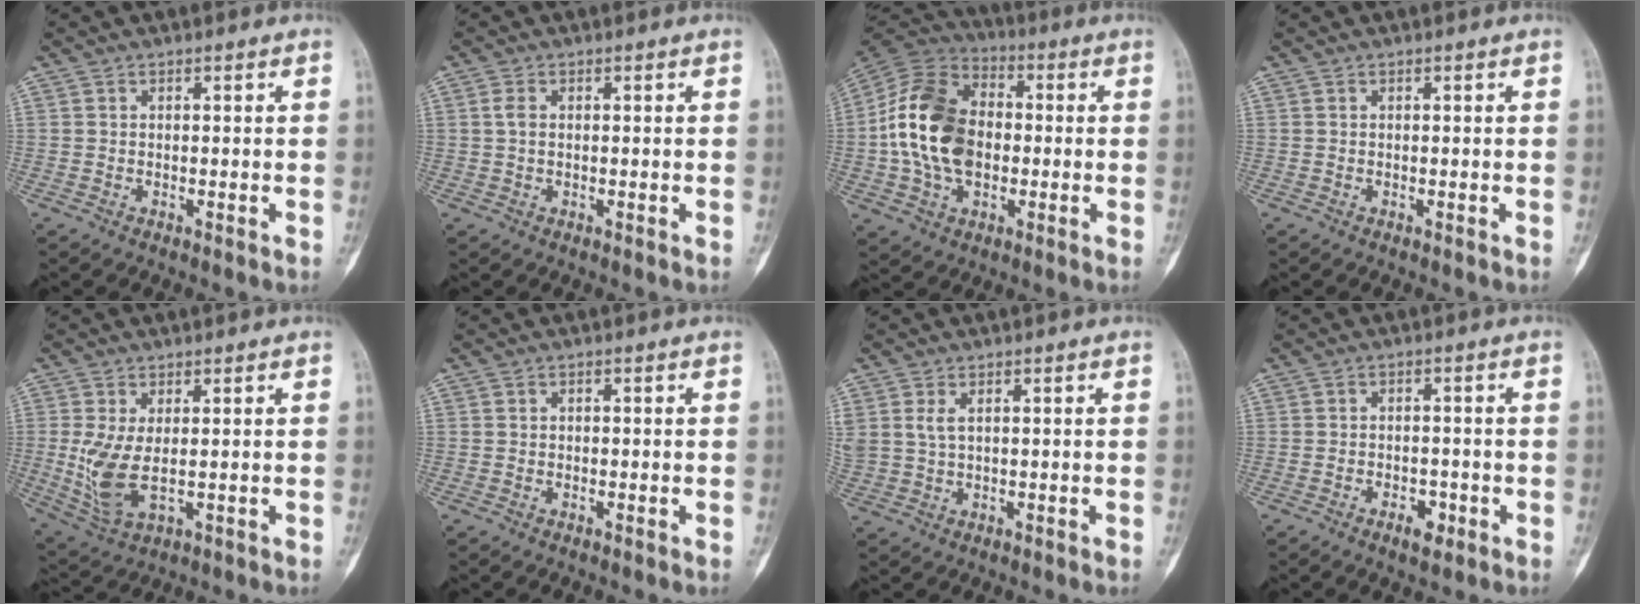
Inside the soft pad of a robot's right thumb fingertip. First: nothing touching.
{"total": 1.8, "force": [0.3, 1.1, 1.4], "torque": [-0.031, 0.004, 0.005]}
{"total": 18.2, "force": [-1.1, 12.6, 13.1], "torque": [-0.229, 0.023, -0.025]}
{"total": 0.0}
{"total": 8.0, "force": [0.1, 4.0, 7.0], "torque": [-0.155, -0.011, 0.017]}
{"total": 0.0}
{"total": 3.0, "force": [1.2, 1.6, 2.3], "torque": [-0.057, 0.004, 0.033]}
{"total": 3.2, "force": [-1.7, 1.9, 2.0], "torque": [-0.022, 0.009, -0.023]}